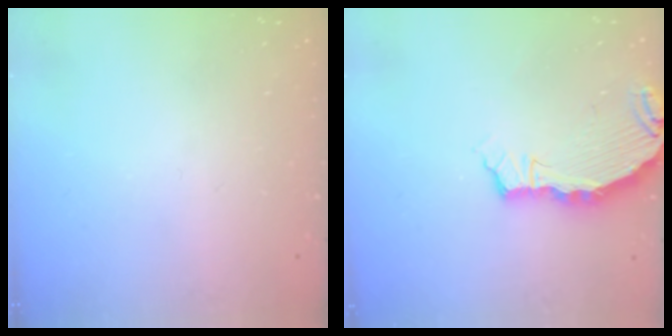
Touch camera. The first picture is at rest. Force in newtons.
{"total": 5.1, "press": 5.1, "slide": 0.1}